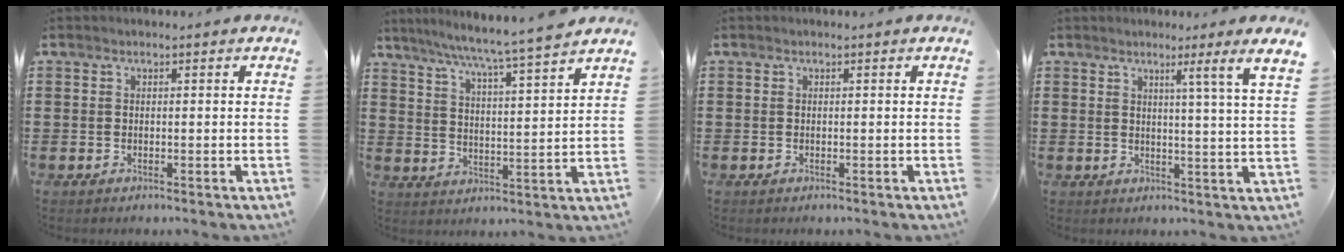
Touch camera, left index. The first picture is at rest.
{"total": 5.6, "force": [4.9, -1.4, 2.3], "torque": [-0.065, -0.042, 0.075]}
{"total": 0.0}
{"total": 4.4, "force": [2.8, -2.2, 2.7], "torque": [-0.033, -0.035, 0.034]}